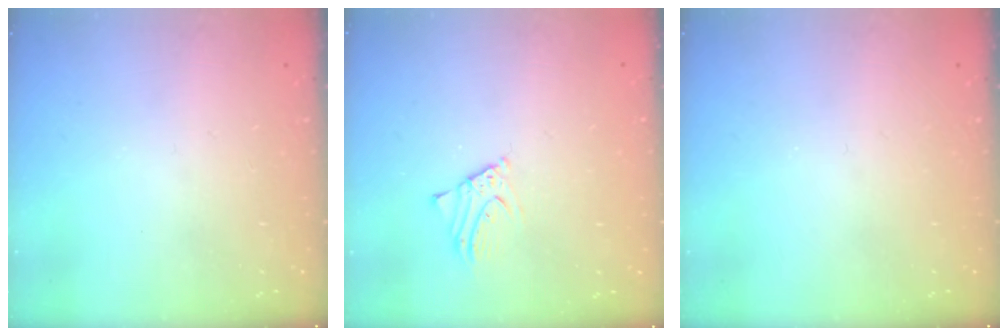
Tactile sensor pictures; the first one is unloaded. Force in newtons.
{"total": 2.5, "press": 2.5, "slide": 0.1}
{"total": 0.0}